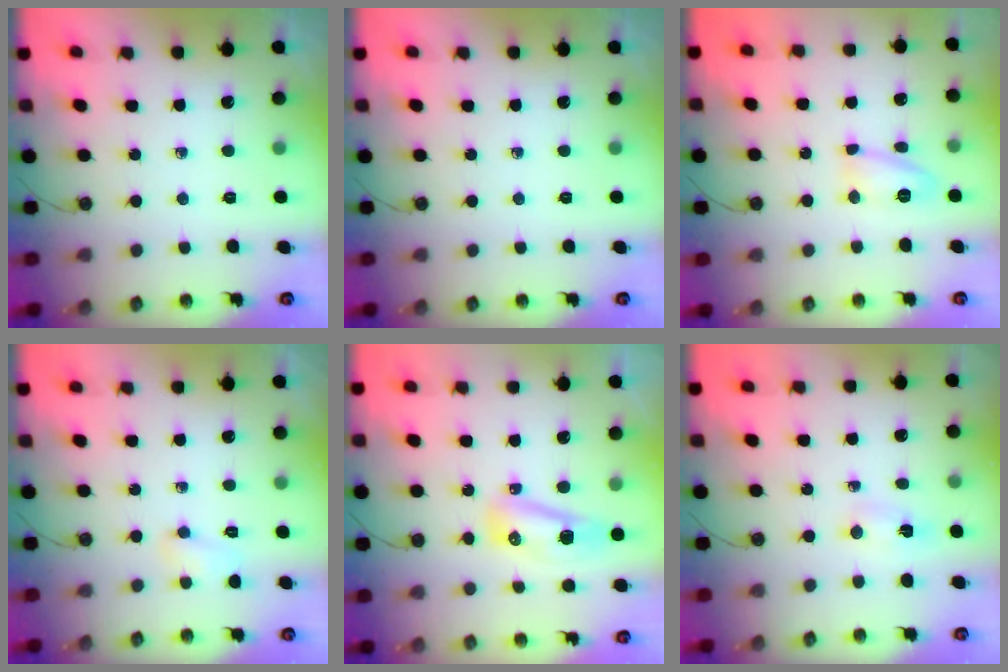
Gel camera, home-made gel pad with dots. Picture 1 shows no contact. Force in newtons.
{"total": 0.0}
{"total": 9.8, "press": 9.8, "slide": 0.9}
{"total": 7.0, "press": 4.1, "slide": 5.7}
{"total": 8.1, "press": 8.0, "slide": 1.5}
{"total": 4.9, "press": 1.9, "slide": 4.6}